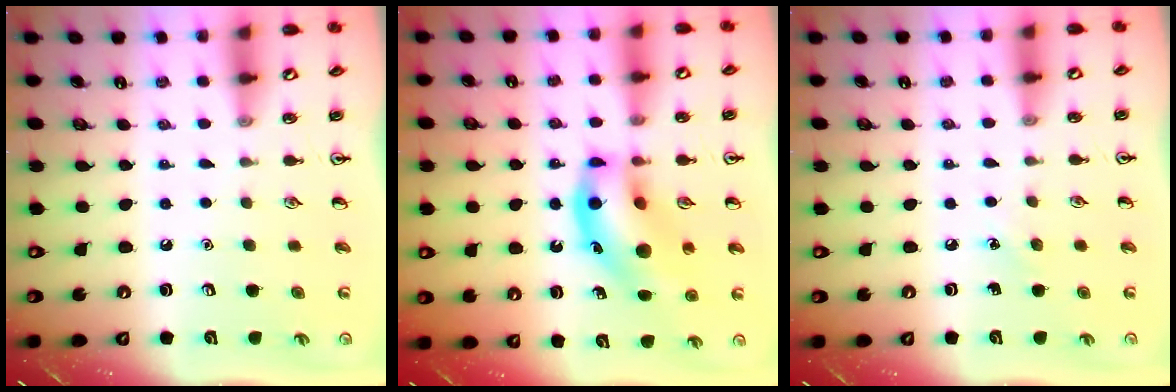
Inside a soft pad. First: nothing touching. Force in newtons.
{"total": 16.5, "press": 16.0, "slide": 3.7}
{"total": 3.5, "press": 3.3, "slide": 1.2}